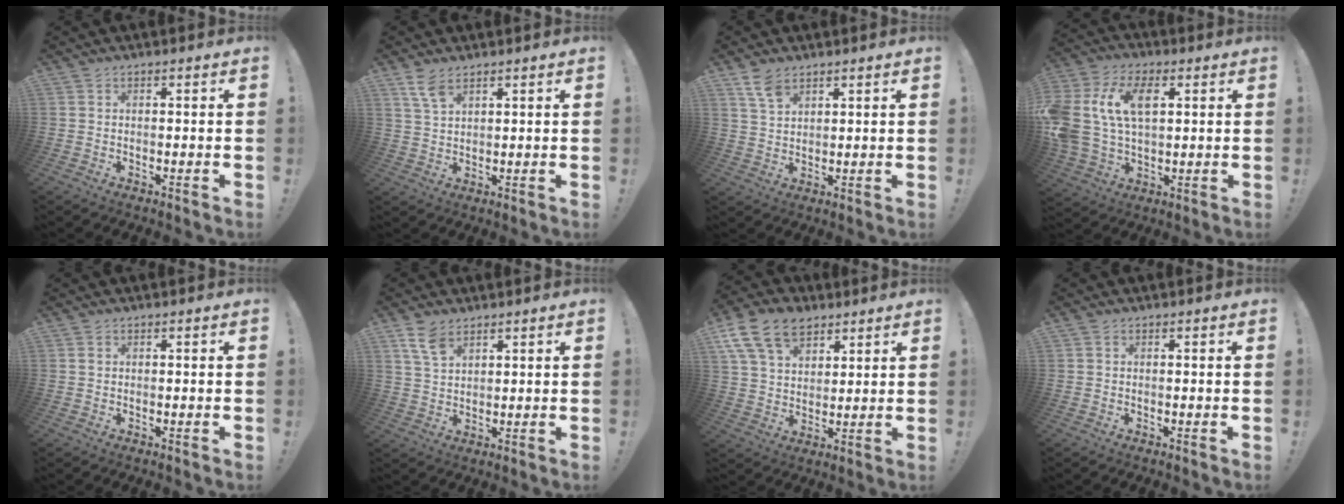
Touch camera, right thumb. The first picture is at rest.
{"total": 5.5, "force": [3.8, 2.2, 3.3], "torque": [-0.056, -0.019, 0.069]}
{"total": 6.0, "force": [4.2, 3.0, 3.1], "torque": [-0.054, -0.018, 0.078]}
{"total": 16.2, "force": [4.4, 10.8, 11.3], "torque": [-0.231, -0.006, 0.079]}
{"total": 0.6, "force": [0.2, 0.5, 0.2], "torque": [0.000, -0.001, 0.004]}
{"total": 6.5, "force": [4.3, 3.4, 3.5], "torque": [-0.063, -0.018, 0.082]}
{"total": 15.6, "force": [8.7, 10.1, 8.0], "torque": [-0.141, -0.035, 0.167]}
{"total": 0.0}